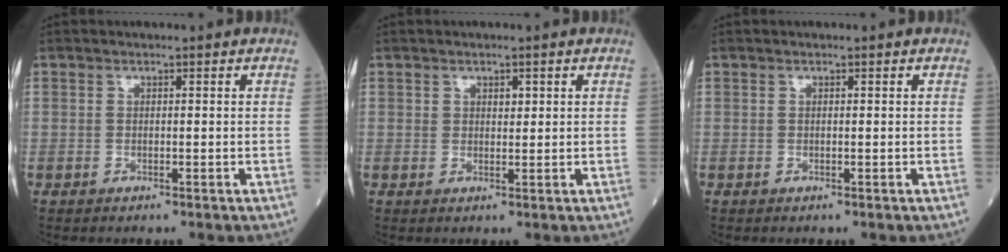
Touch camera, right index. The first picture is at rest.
{"total": 1.4, "force": [0.7, 0.8, 0.9], "torque": [-0.012, -0.002, 0.010]}
{"total": 0.0}